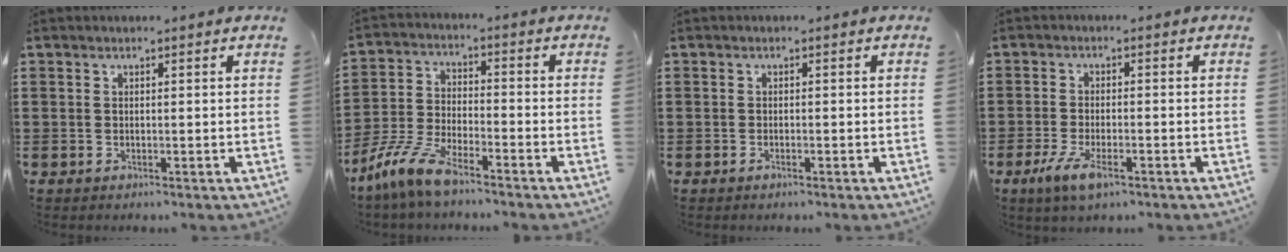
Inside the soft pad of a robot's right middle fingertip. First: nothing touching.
{"total": 8.3, "force": [-6.8, 1.5, 4.6], "torque": [-0.115, -0.002, -0.138]}
{"total": 0.6, "force": [-0.4, 0.0, 0.4], "torque": [-0.011, -0.004, -0.006]}
{"total": 5.1, "force": [-2.6, 1.7, 4.0], "torque": [-0.093, -0.007, -0.052]}